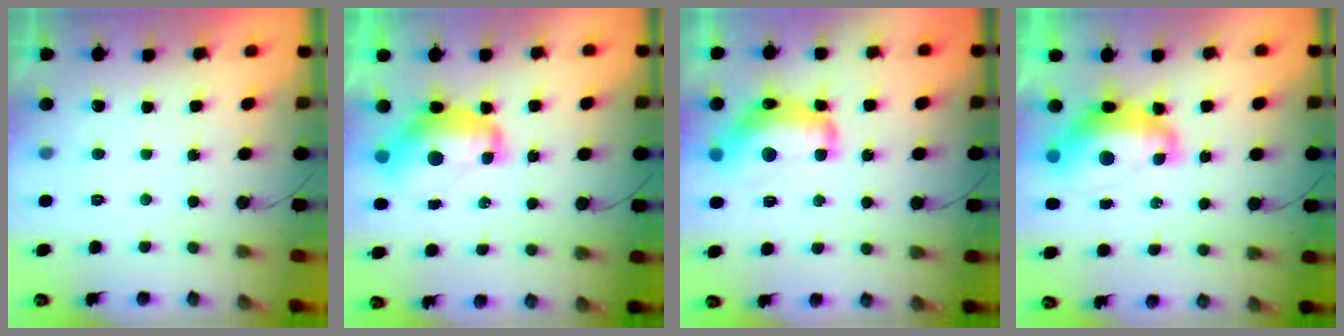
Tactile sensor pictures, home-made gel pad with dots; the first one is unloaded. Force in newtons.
{"total": 10.8, "press": 10.8, "slide": 1.2}
{"total": 15.5, "press": 15.5, "slide": 0.9}
{"total": 14.4, "press": 14.4, "slide": 1.3}